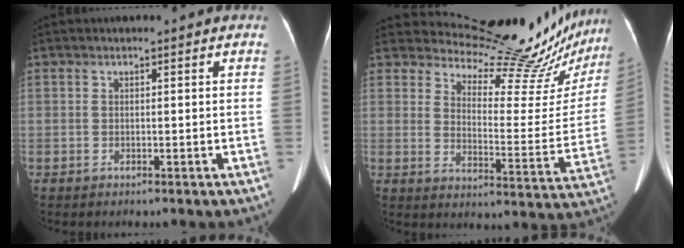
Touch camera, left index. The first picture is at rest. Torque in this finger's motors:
{"motor_torque": [0.22, -0.35, 0.00, 0.00]}